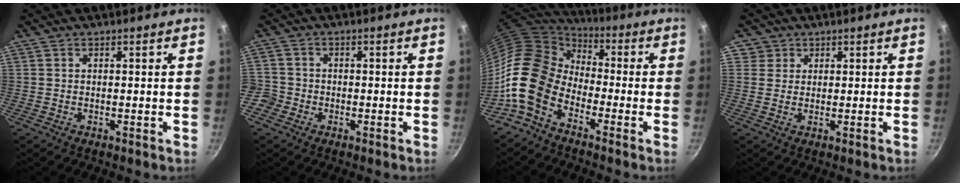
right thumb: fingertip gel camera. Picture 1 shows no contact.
{"total": 4.7, "force": [-2.3, 4.0, 1.0], "torque": [-0.019, 0.027, -0.046]}
{"total": 15.0, "force": [-6.3, 9.9, 9.2], "torque": [-0.151, 0.052, -0.155]}
{"total": 2.9, "force": [1.1, 2.6, 0.1], "torque": [0.027, 0.005, 0.012]}